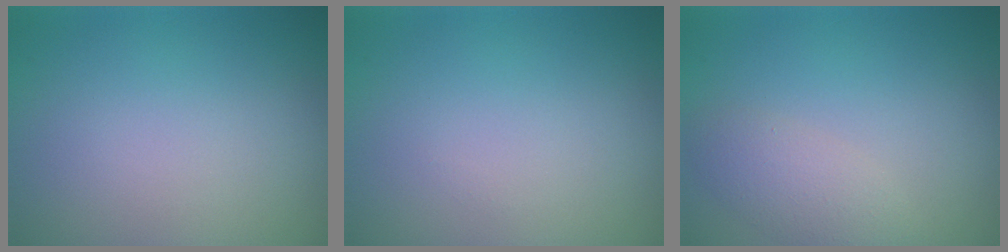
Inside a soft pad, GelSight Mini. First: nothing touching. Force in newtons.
{"total": 0.0}
{"total": 2.5, "press": 2.5, "slide": 0.0}